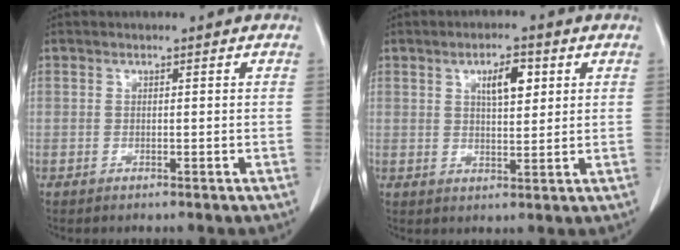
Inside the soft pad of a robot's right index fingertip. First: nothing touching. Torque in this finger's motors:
{"motor_torque": [0.13, 0.11, 0.24, 0.07]}